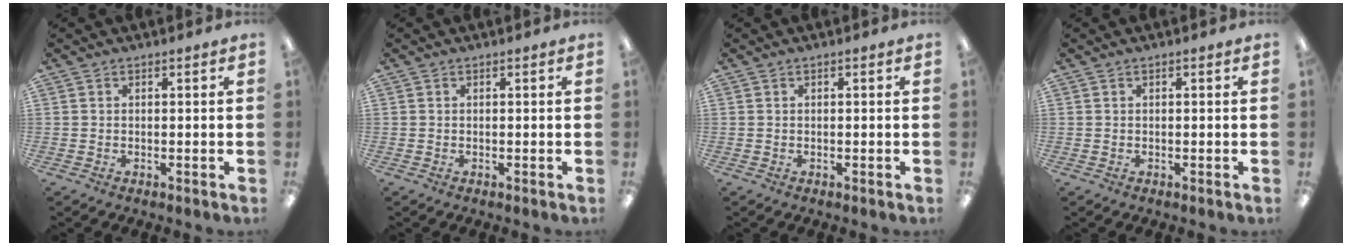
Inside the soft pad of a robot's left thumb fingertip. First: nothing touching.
{"total": 0.0}
{"total": 0.0}
{"total": 0.0}